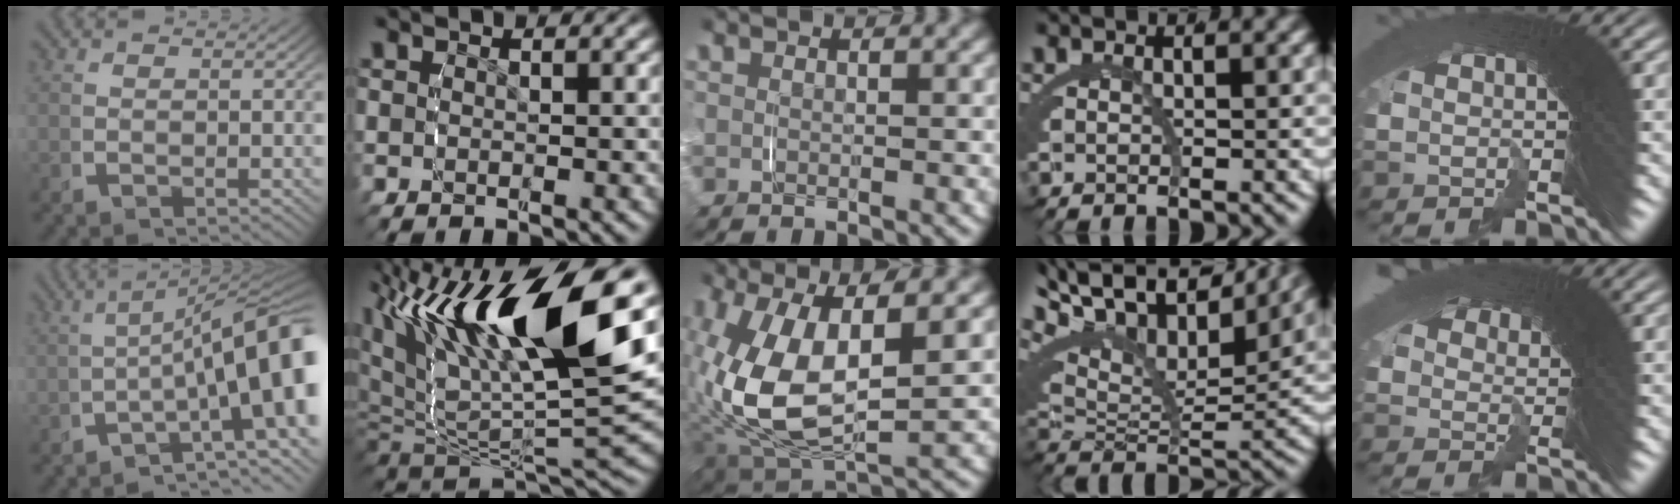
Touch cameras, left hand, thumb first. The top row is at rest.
{"thumb": {"total": 14.6, "force": [-2.1, 7.3, 12.4], "torque": [-0.164, -0.041, -0.020]}, "index": {"total": 15.0, "force": [2.1, 8.1, 12.5], "torque": [-0.238, -0.011, 0.041]}, "middle": {"total": 10.2, "force": [-0.2, 5.9, 8.3], "torque": [-0.196, -0.015, 0.007]}, "ring": {"total": 13.5, "force": [9.1, 4.9, 8.6], "torque": [-0.130, 0.051, 0.127]}, "little": {"total": 2.4, "force": [0.7, 2.3, 0.3], "torque": [0.006, -0.028, 0.022]}}